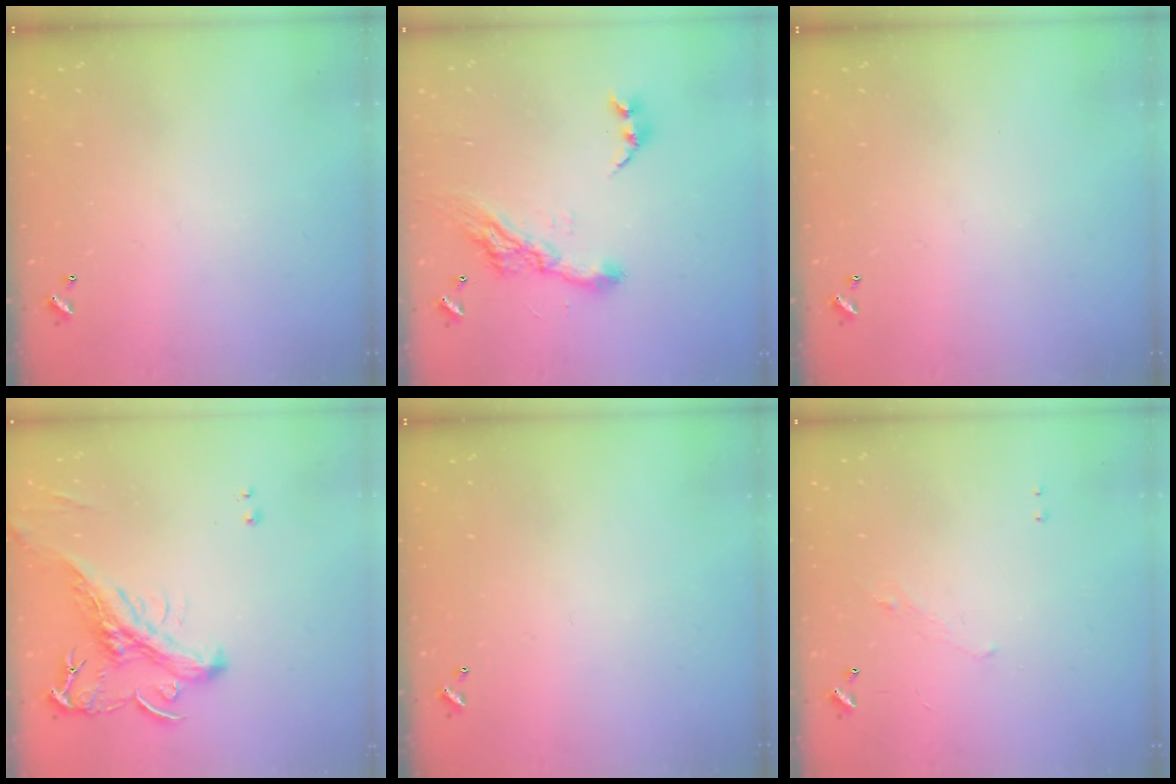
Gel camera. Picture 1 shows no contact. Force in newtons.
{"total": 11.7, "press": 11.7, "slide": 0.7}
{"total": 0.0}
{"total": 2.2, "press": 1.4, "slide": 1.7}
{"total": 0.0}
{"total": 1.3, "press": 1.2, "slide": 0.6}